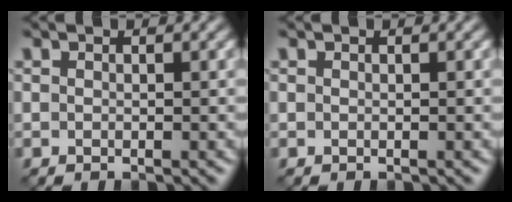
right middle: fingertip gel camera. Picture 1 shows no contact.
{"total": 0.0}